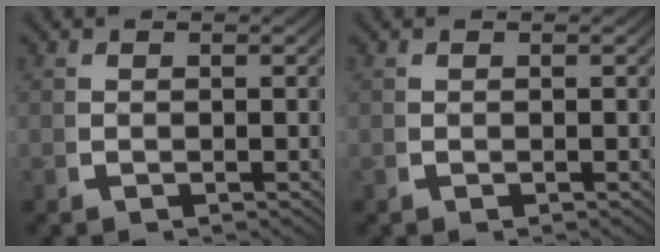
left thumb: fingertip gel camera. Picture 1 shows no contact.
{"total": 0.0}